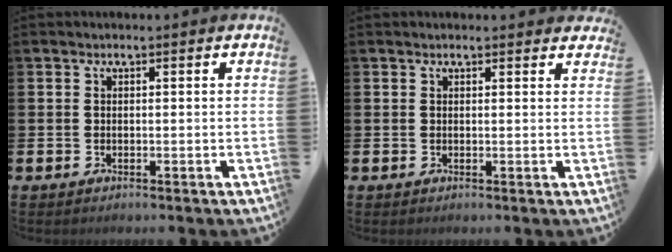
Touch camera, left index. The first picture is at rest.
{"total": 0.8, "force": [0.8, 0.2, 0.1], "torque": [-0.002, 0.002, 0.014]}